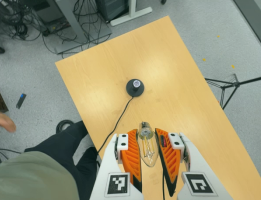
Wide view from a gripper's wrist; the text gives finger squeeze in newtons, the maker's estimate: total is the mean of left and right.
{"total": 22.9, "left": 25.1, "right": 20.7}